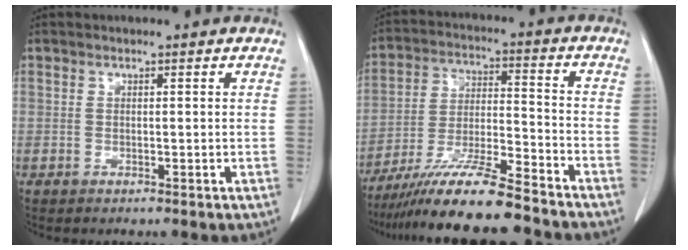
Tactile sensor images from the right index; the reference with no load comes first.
{"total": 15.3, "force": [-12.9, 0.4, 8.3], "torque": [-0.155, -0.019, -0.225]}